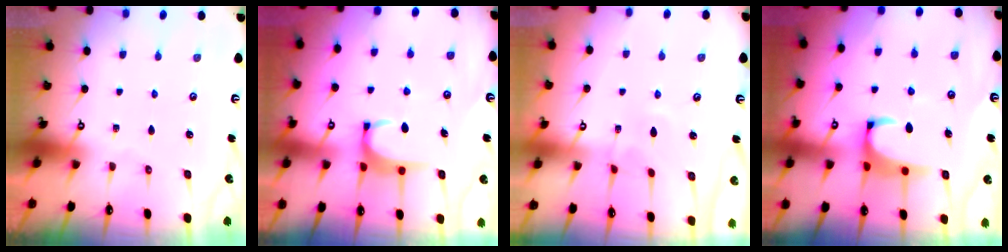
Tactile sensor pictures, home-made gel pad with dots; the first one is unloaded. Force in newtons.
{"total": 3.3, "press": 3.3, "slide": 0.5}
{"total": 2.8, "press": 2.8, "slide": 0.3}
{"total": 2.1, "press": 1.8, "slide": 0.9}